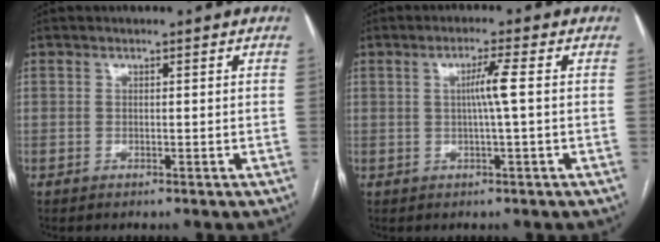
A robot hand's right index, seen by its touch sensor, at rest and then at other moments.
{"total": 3.6, "force": [0.3, -0.7, 3.5], "torque": [-0.065, 0.002, 0.005]}